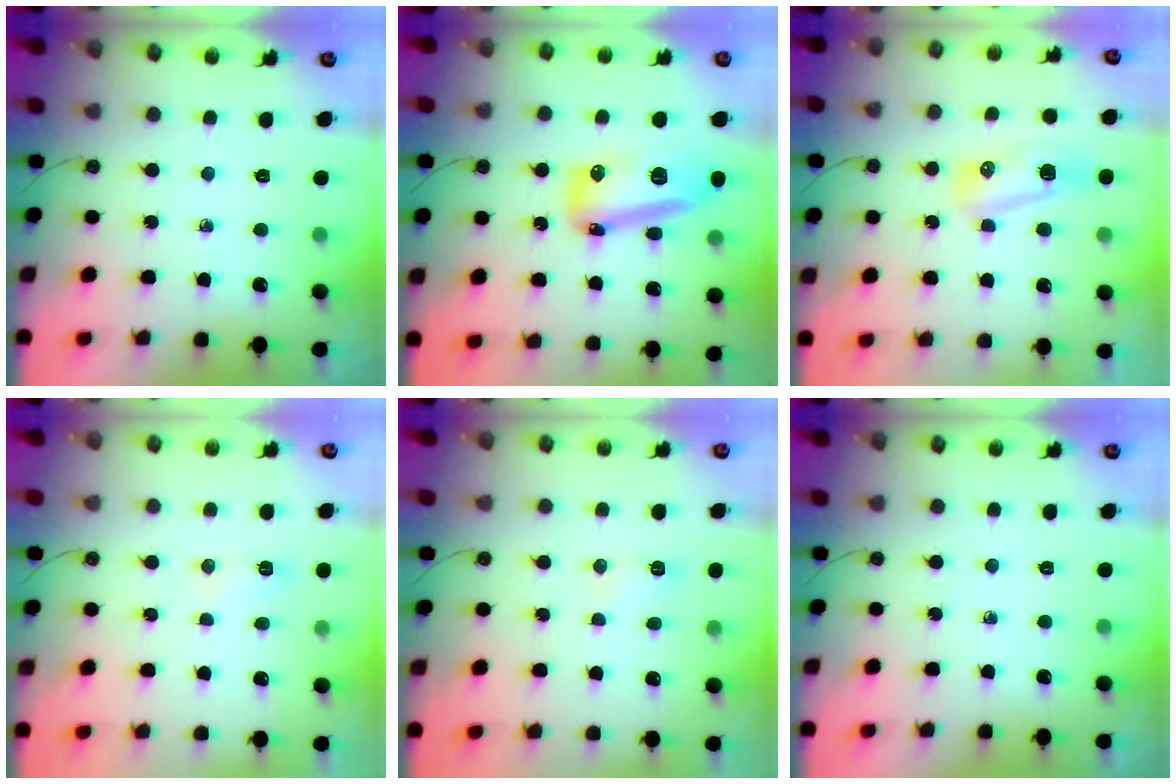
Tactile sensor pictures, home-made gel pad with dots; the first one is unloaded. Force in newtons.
{"total": 28.1, "press": 19.4, "slide": 20.2}
{"total": 8.4, "press": 8.2, "slide": 1.8}
{"total": 6.7, "press": 6.7, "slide": 0.6}
{"total": 6.7, "press": 6.7, "slide": 0.6}
{"total": 0.0}